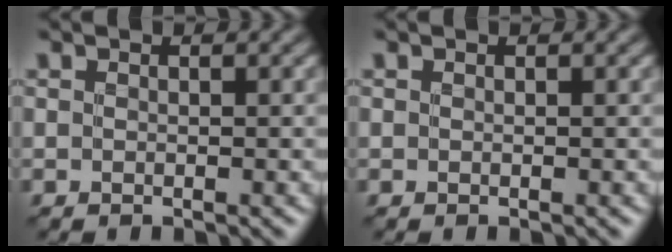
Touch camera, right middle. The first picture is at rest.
{"total": 0.0}